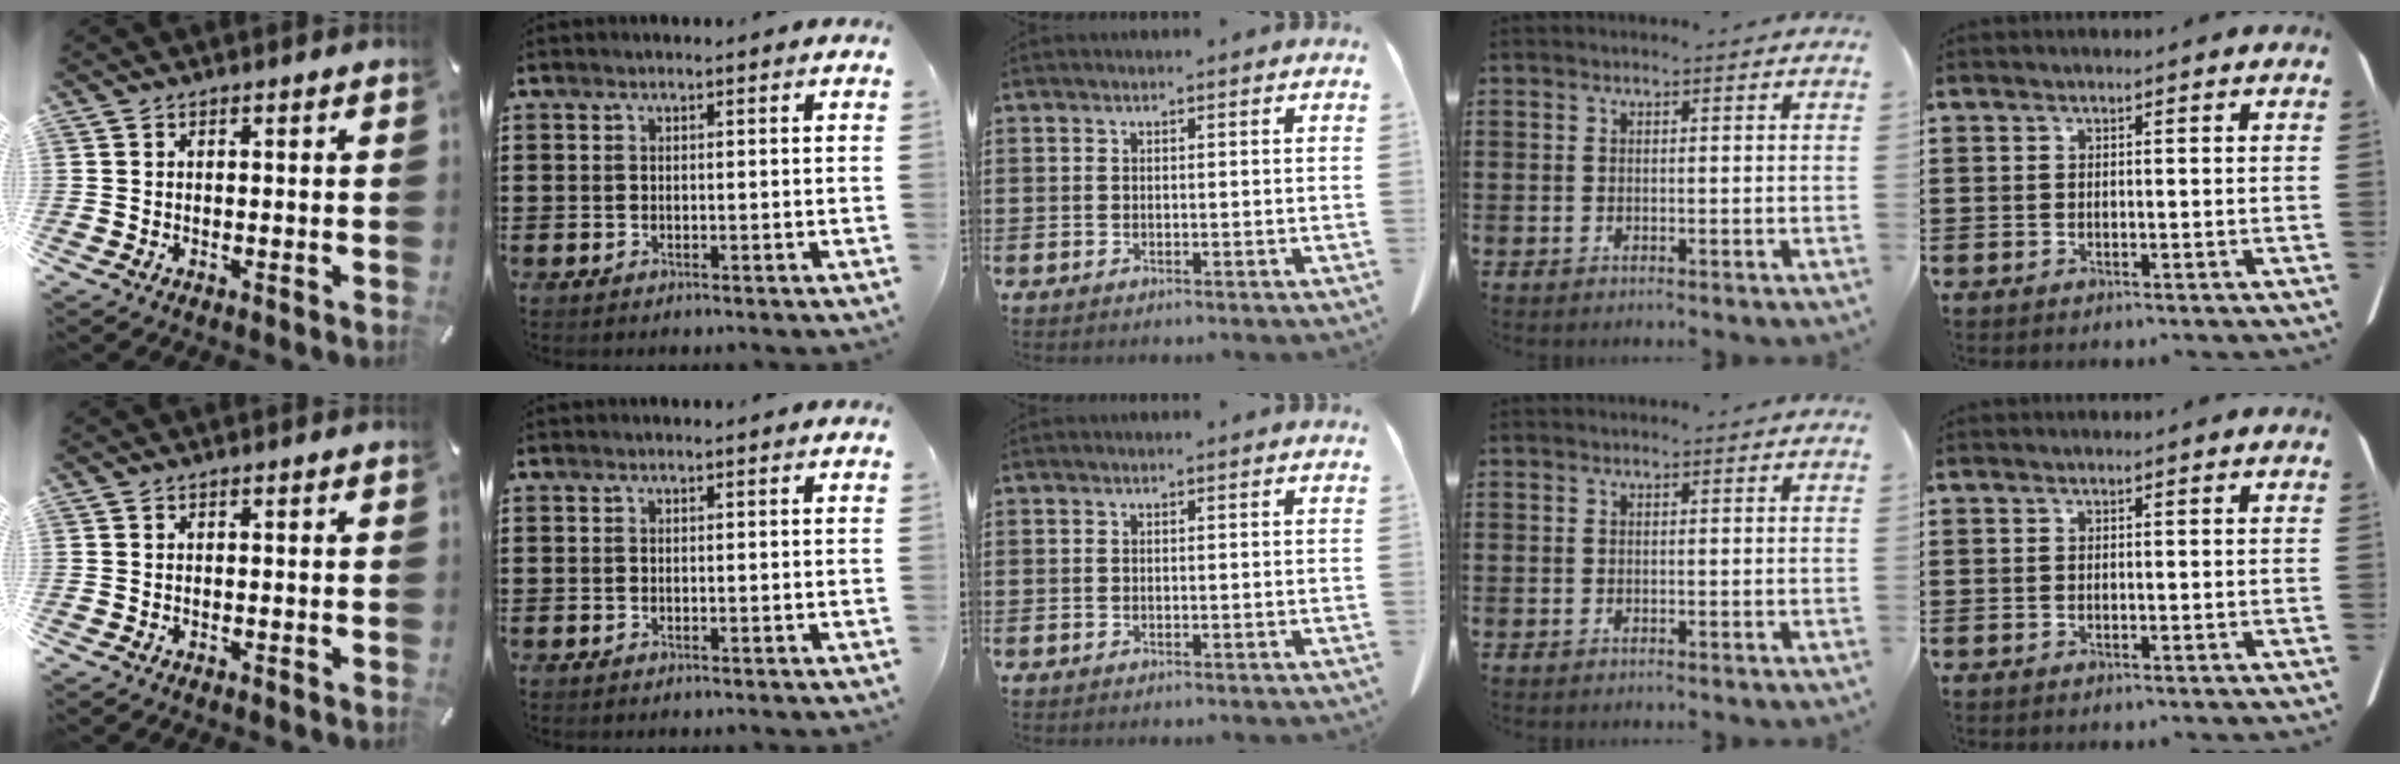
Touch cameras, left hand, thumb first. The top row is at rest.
{}